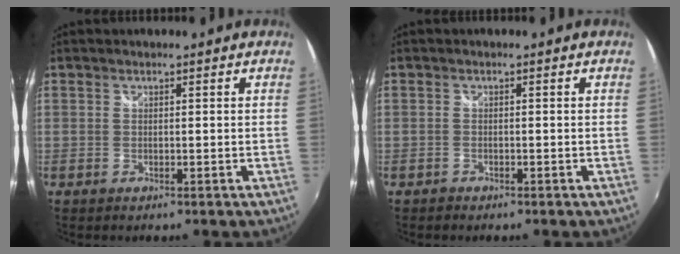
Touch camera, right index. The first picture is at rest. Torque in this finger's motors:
{"motor_torque": [0.11, 0.01, 0.04, 0.00]}